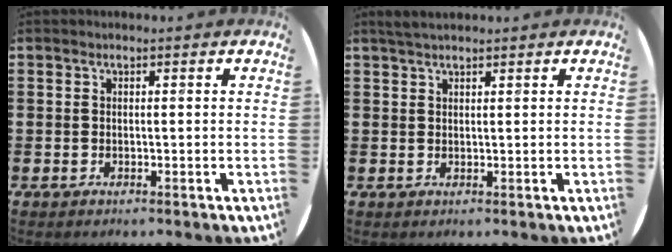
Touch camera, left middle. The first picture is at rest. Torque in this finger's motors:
{"motor_torque": [0.45, -0.38, -0.03, 0.00]}